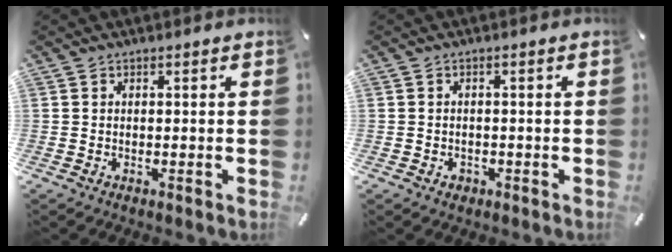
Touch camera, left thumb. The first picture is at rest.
{"total": 1.6, "force": [-0.6, 1.3, 0.7], "torque": [-0.013, 0.004, -0.014]}